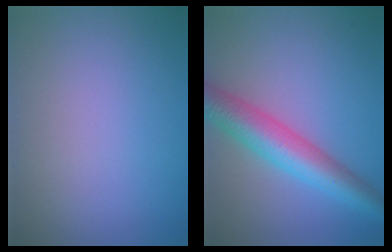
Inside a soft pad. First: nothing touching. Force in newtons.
{"total": 6.2, "press": 6.2, "slide": 0.1}